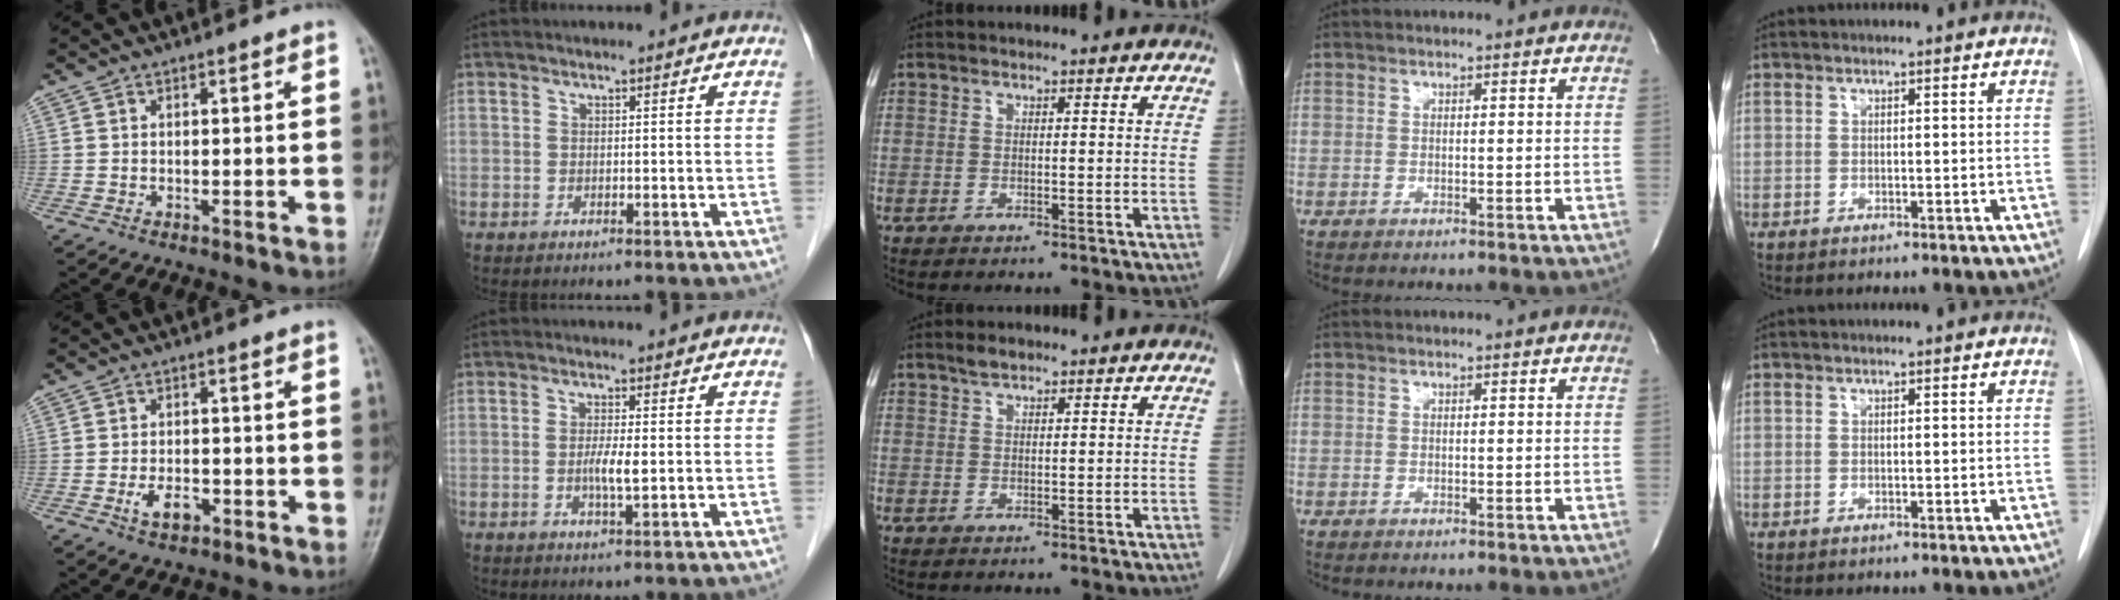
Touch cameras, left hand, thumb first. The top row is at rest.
{"thumb": {"total": 4.2, "force": [-1.8, 2.4, 2.9], "torque": [-0.049, 0.008, -0.029]}, "index": {"total": 3.0, "force": [-0.3, 0.2, 3.0], "torque": [-0.061, -0.004, -0.007]}, "middle": {"total": 1.7, "force": [1.5, 0.5, 0.8], "torque": [-0.020, 0.003, 0.029]}}